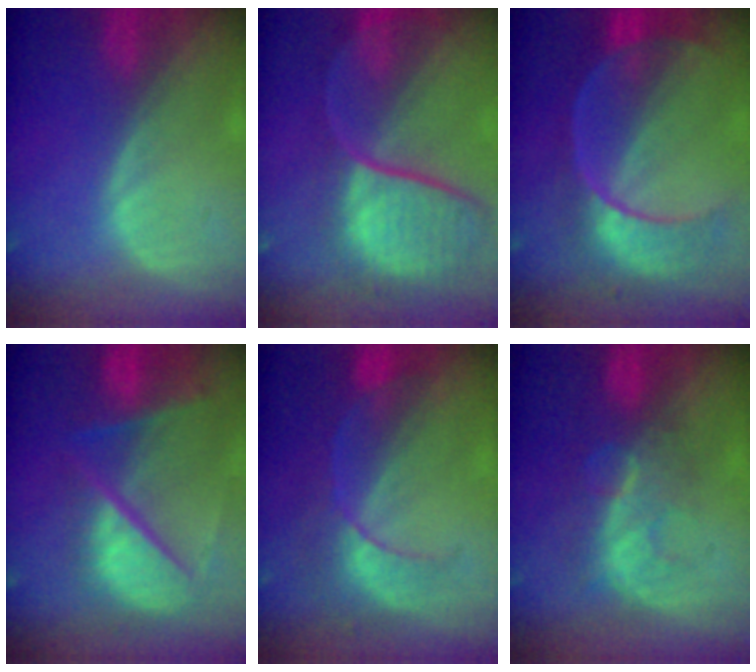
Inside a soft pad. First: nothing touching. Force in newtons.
{"total": 12.0, "press": 9.9, "slide": 6.9}
{"total": 9.7, "press": 8.6, "slide": 4.5}
{"total": 11.0, "press": 9.1, "slide": 6.2}
{"total": 8.0, "press": 7.1, "slide": 3.8}
{"total": 8.1, "press": 7.1, "slide": 3.8}